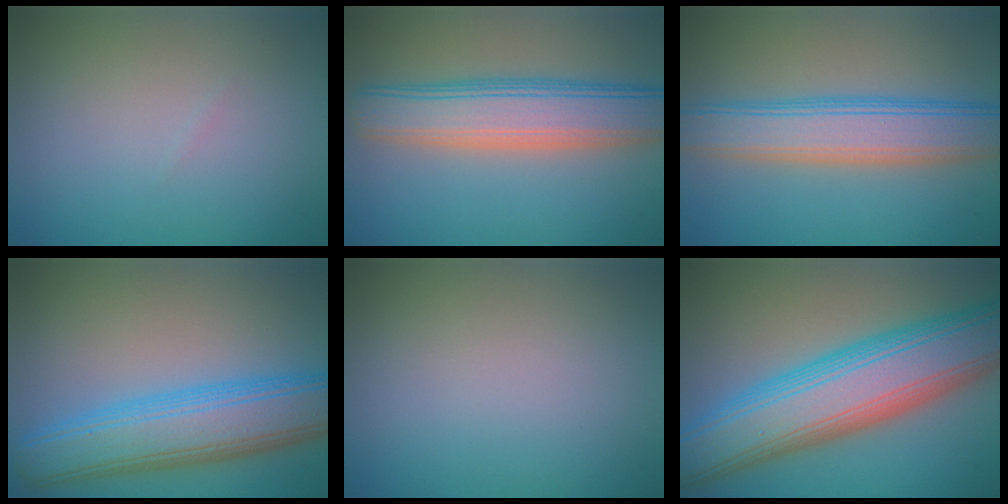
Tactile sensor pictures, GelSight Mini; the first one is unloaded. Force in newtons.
{"total": 7.3, "press": 7.3, "slide": 0.4}
{"total": 6.1, "press": 6.1, "slide": 0.4}
{"total": 8.4, "press": 8.4, "slide": 0.2}
{"total": 0.0}
{"total": 12.4, "press": 12.4, "slide": 0.2}